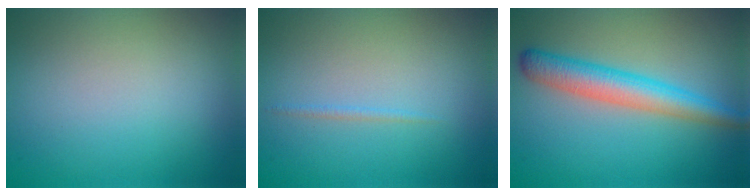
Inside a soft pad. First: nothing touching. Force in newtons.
{"total": 0.5, "press": 0.5, "slide": 0.1}
{"total": 4.5, "press": 4.5, "slide": 0.1}